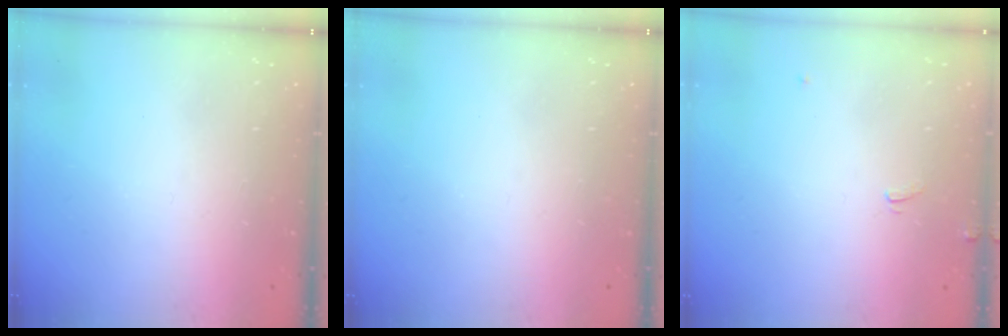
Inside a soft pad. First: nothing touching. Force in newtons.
{"total": 0.0}
{"total": 2.7, "press": 2.7, "slide": 0.3}